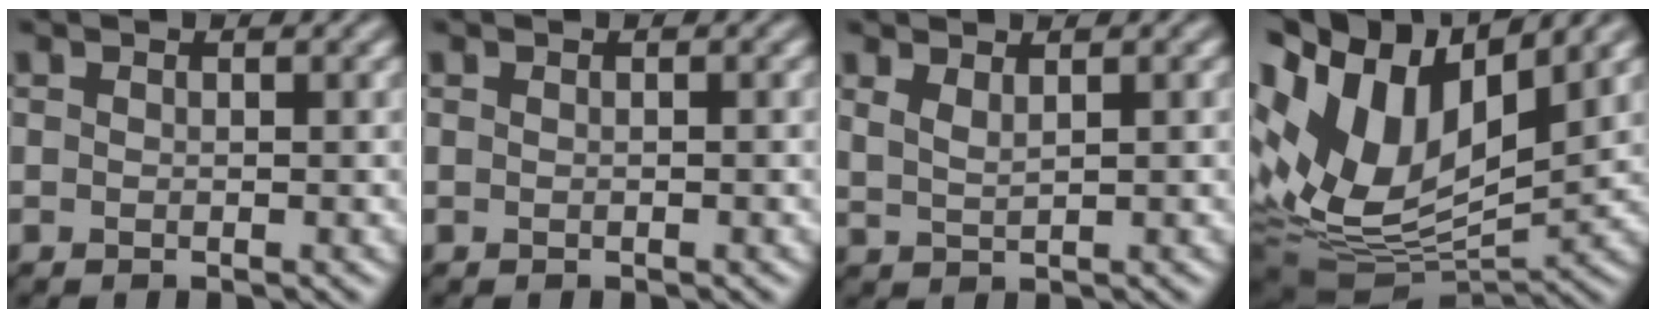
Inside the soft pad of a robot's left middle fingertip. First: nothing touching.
{"total": 0.5, "force": [-0.5, 0.1, 0.2], "torque": [0.002, 0.005, -0.009]}
{"total": 1.1, "force": [0.7, 0.4, 0.8], "torque": [-0.016, 0.001, 0.023]}
{"total": 14.6, "force": [3.1, 8.7, 11.3], "torque": [-0.244, 0.016, 0.061]}